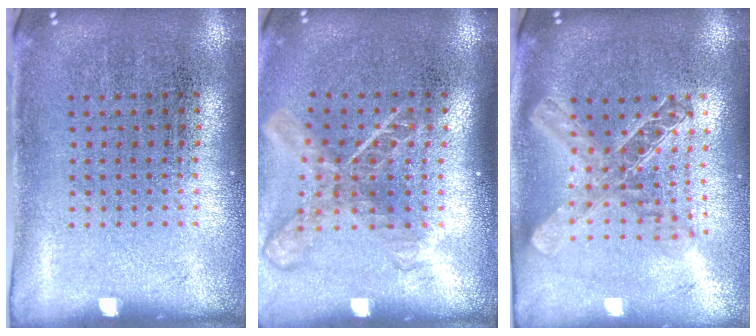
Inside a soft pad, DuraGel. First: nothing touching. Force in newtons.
{"total": 2.0, "press": 1.4, "slide": 1.3}
{"total": 2.0, "press": 1.7, "slide": 1.1}